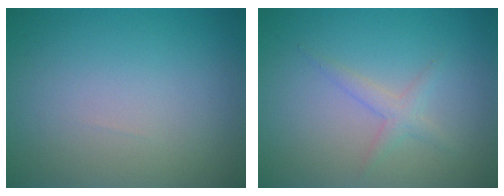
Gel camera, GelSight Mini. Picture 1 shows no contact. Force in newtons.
{"total": 1.6, "press": 1.6, "slide": 0.1}